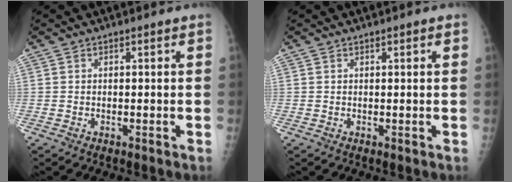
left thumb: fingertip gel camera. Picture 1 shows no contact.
{"total": 1.0, "force": [0.5, 0.1, 0.8], "torque": [-0.010, 0.001, 0.006]}